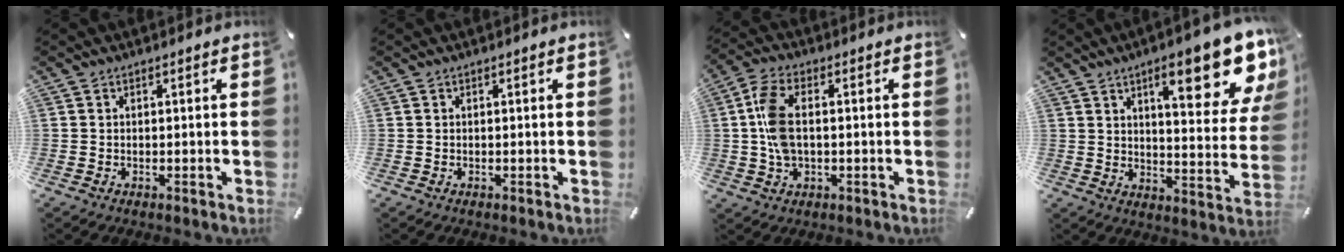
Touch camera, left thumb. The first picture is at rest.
{"total": 0.0}
{"total": 8.5, "force": [0.2, 4.8, 7.0], "torque": [-0.153, 0.006, 0.003]}
{"total": 18.4, "force": [10.3, 5.8, 14.0], "torque": [-0.180, -0.065, 0.158]}